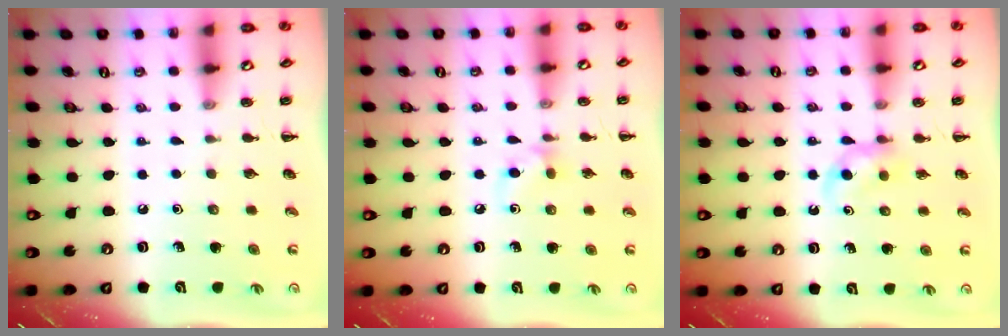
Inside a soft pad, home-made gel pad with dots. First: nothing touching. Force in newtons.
{"total": 6.3, "press": 6.1, "slide": 1.6}
{"total": 3.8, "press": 3.5, "slide": 1.6}